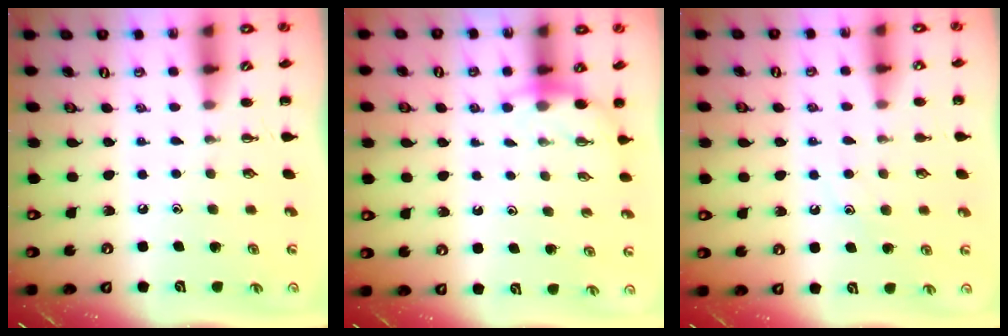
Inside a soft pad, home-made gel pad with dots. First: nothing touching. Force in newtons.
{"total": 3.0, "press": 2.9, "slide": 0.9}
{"total": 8.7, "press": 8.6, "slide": 1.4}